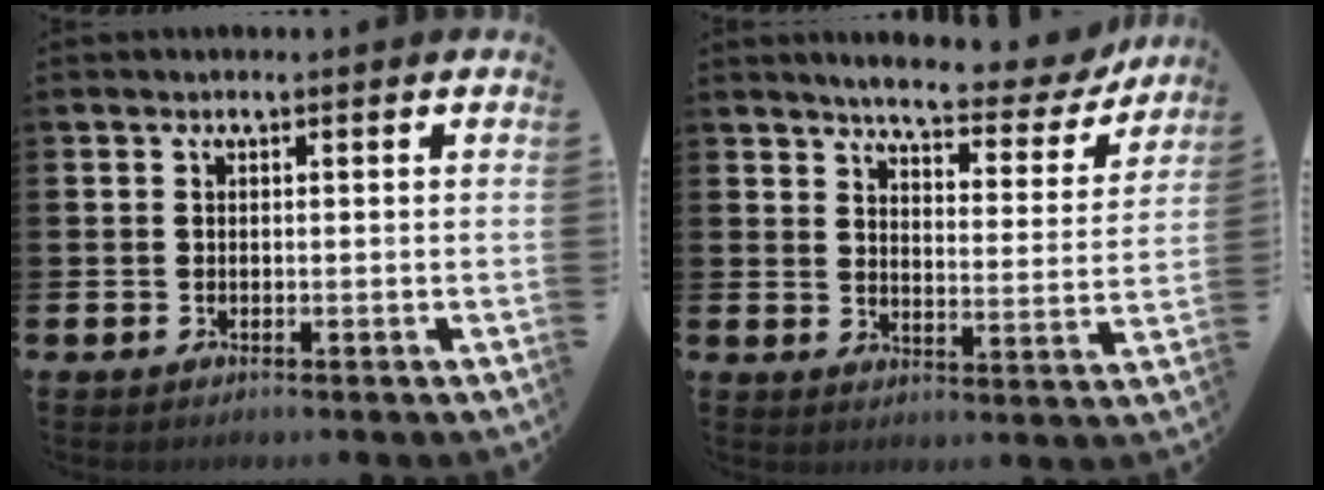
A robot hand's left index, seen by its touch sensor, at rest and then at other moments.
{"total": 5.2, "force": [4.9, 0.9, 1.6], "torque": [-0.036, -0.041, 0.075]}